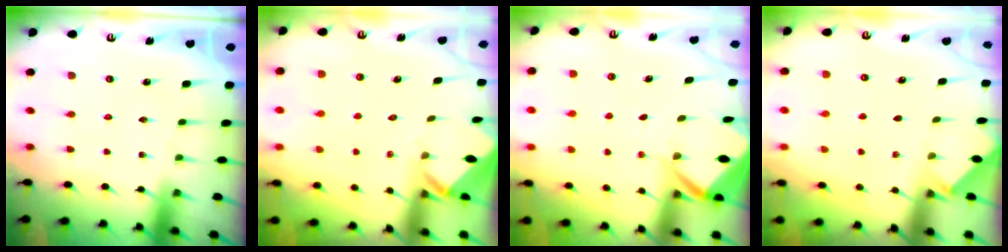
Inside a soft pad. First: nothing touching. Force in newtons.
{"total": 2.4, "press": 2.4, "slide": 0.1}
{"total": 4.9, "press": 4.9, "slide": 0.3}
{"total": 1.7, "press": 1.6, "slide": 0.2}